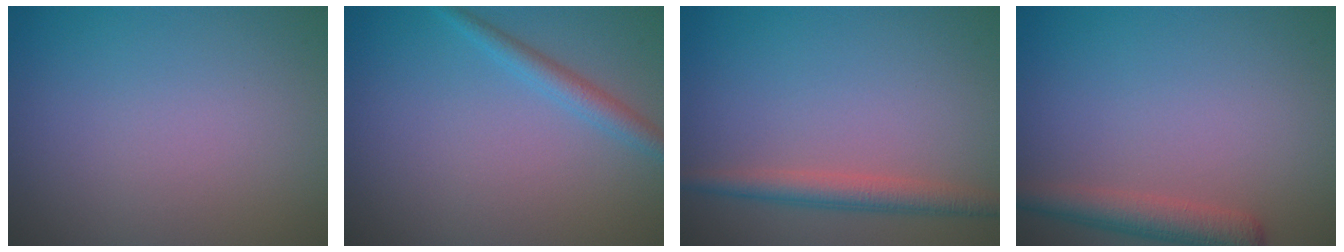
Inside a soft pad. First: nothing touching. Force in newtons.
{"total": 1.9, "press": 1.9, "slide": 0.1}
{"total": 2.6, "press": 2.6, "slide": 0.1}
{"total": 2.9, "press": 2.9, "slide": 0.2}